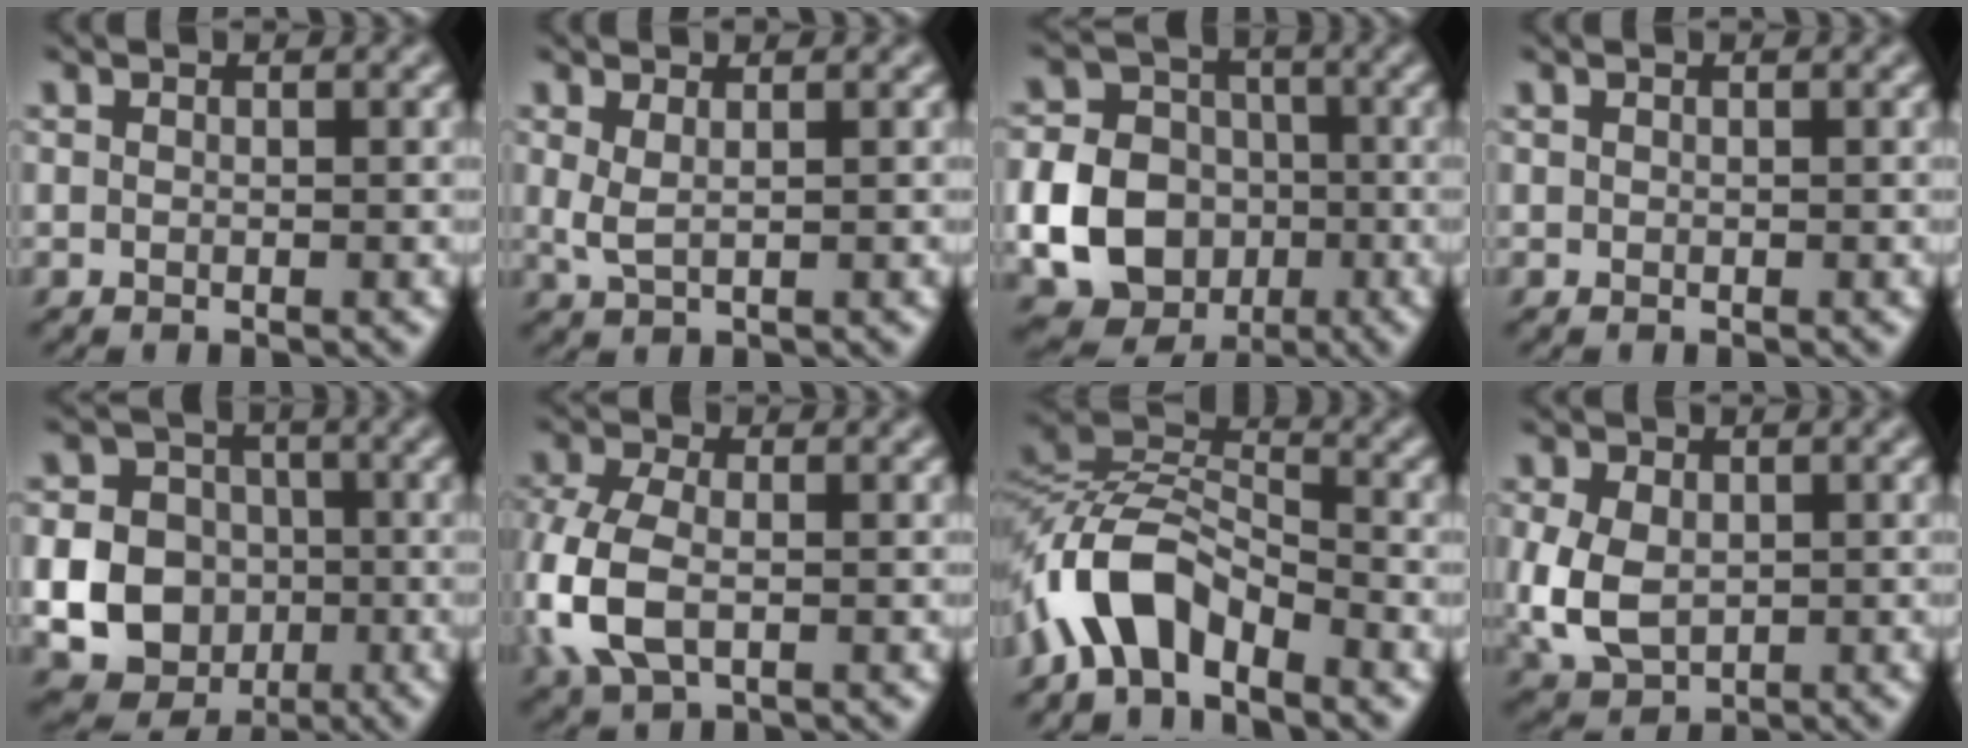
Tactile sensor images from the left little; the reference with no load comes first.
{"total": 1.6, "force": [0.4, 0.4, 1.5], "torque": [-0.042, 0.002, 0.012]}
{"total": 12.6, "force": [-2.9, 11.1, 5.2], "torque": [-0.124, -0.028, -0.063]}
{"total": 0.0}
{"total": 12.5, "force": [-2.4, 11.5, 4.3], "torque": [-0.113, -0.017, -0.051]}
{"total": 6.4, "force": [-1.4, 3.7, 5.0], "torque": [-0.134, -0.001, -0.033]}
{"total": 6.2, "force": [-4.1, 2.8, 3.7], "torque": [-0.068, 0.010, -0.090]}
{"total": 5.5, "force": [-0.5, 3.9, 3.9], "torque": [-0.102, -0.005, -0.006]}